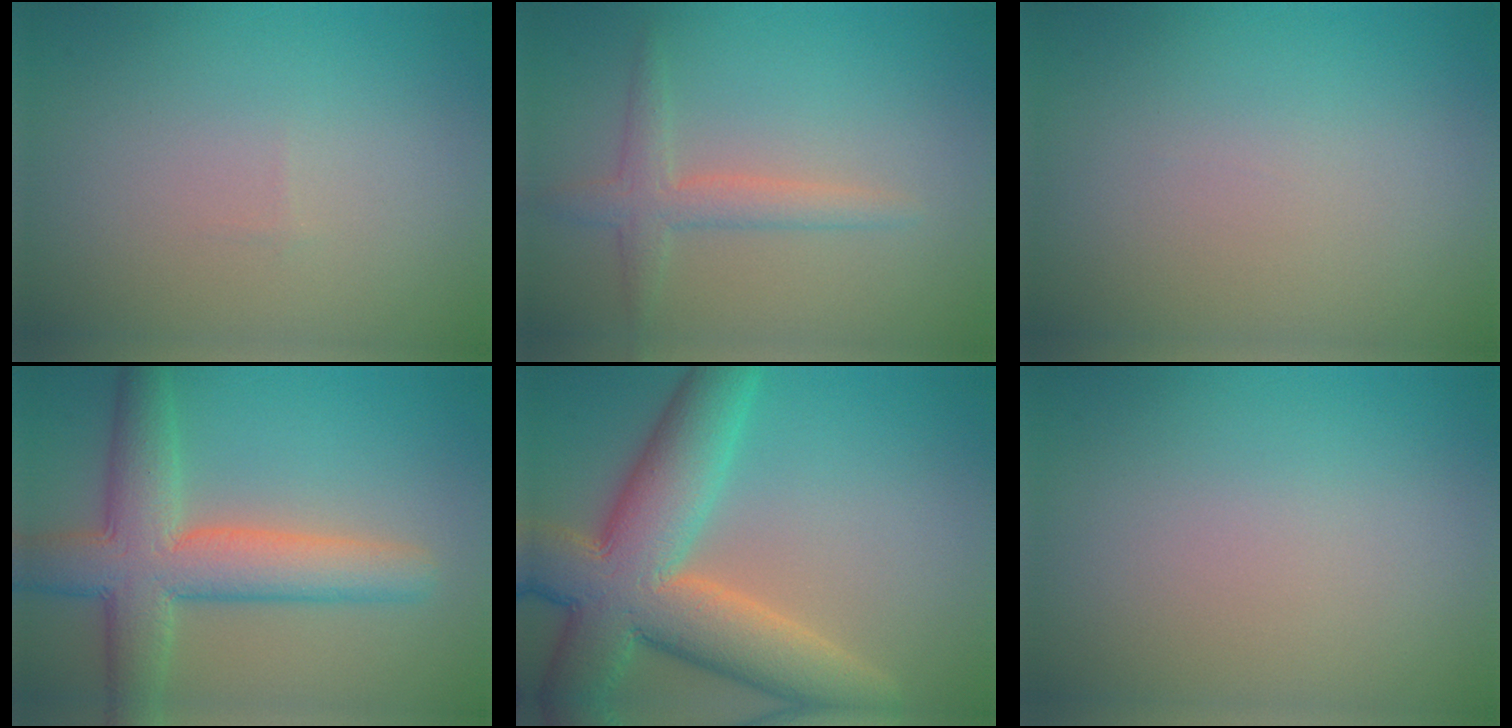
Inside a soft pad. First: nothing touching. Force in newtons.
{"total": 2.4, "press": 2.4, "slide": 0.1}
{"total": 0.0}
{"total": 7.5, "press": 7.5, "slide": 0.5}
{"total": 11.2, "press": 11.2, "slide": 1.0}
{"total": 0.0}